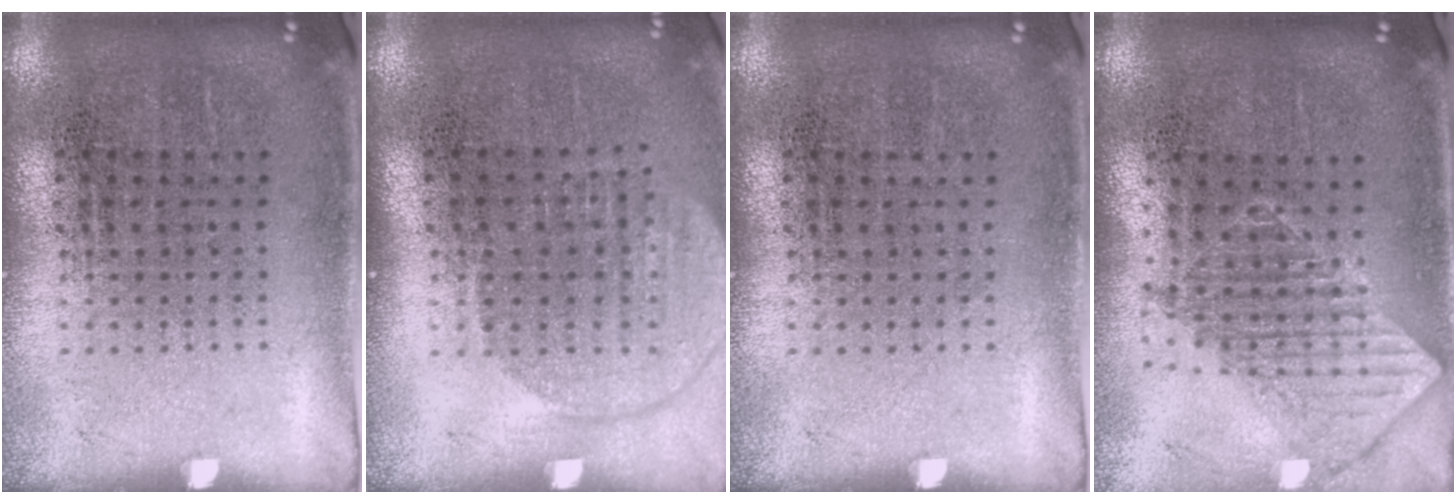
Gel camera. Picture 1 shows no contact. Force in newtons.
{"total": 1.8, "press": 1.5, "slide": 0.9}
{"total": 0.0}
{"total": 1.2, "press": 1.1, "slide": 0.6}